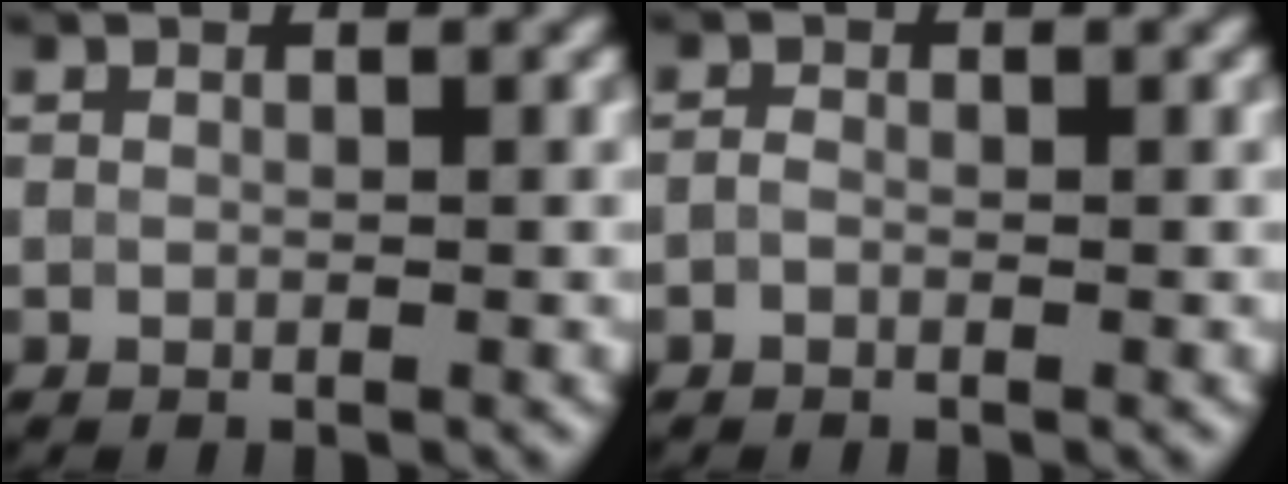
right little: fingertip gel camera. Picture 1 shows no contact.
{"total": 0.6, "force": [-0.4, 0.3, 0.3], "torque": [-0.005, -0.001, -0.009]}